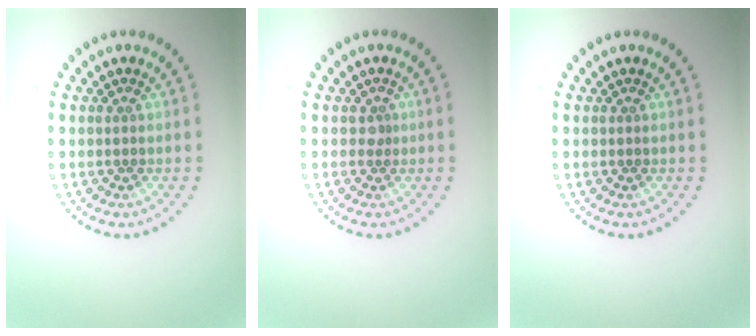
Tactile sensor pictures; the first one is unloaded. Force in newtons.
{"total": 0.8, "press": 0.5, "slide": 0.6}
{"total": 0.0}